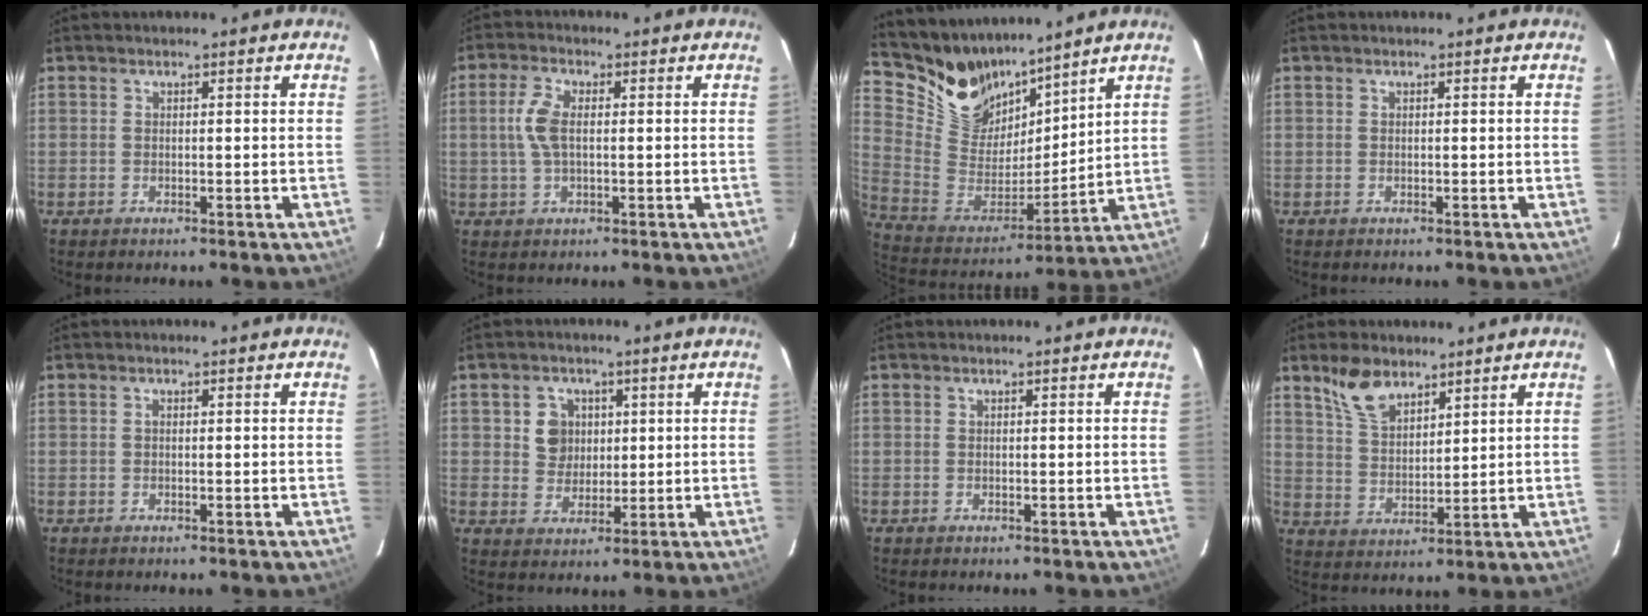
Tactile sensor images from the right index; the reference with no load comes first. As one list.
[{"total": 5.5, "force": [0.4, 2.5, 4.9], "torque": [-0.104, 0.007, 0.011]}, {"total": 16.7, "force": [13.7, 8.3, 4.8], "torque": [-0.141, -0.005, 0.273]}, {"total": 0.0}, {"total": 0.0}, {"total": 5.6, "force": [1.3, 5.2, 1.7], "torque": [-0.032, 0.014, 0.031]}, {"total": 0.0}, {"total": 8.0, "force": [5.8, 3.8, 4.1], "torque": [-0.075, 0.013, 0.120]}]